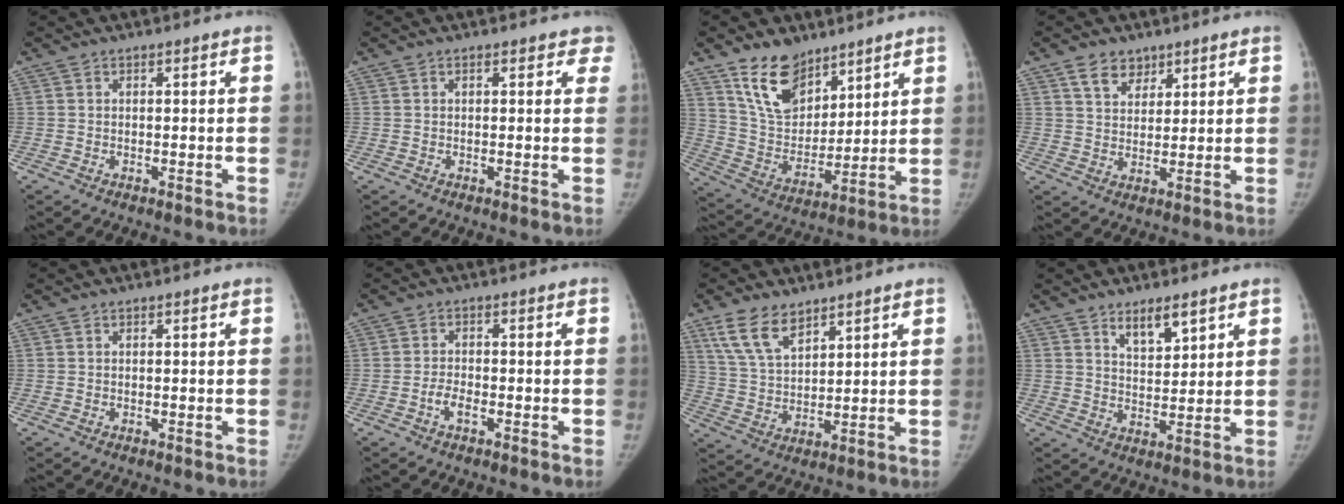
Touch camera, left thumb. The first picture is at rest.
{"total": 3.1, "force": [2.1, 1.5, 1.6], "torque": [0.015, 0.000, 0.013]}
{"total": 13.9, "force": [9.5, 8.0, 6.2], "torque": [-0.074, -0.061, 0.189]}
{"total": 5.5, "force": [3.5, 3.7, 1.9], "torque": [-0.005, -0.025, 0.067]}
{"total": 0.0}
{"total": 2.6, "force": [-1.4, 1.3, 1.8], "torque": [-0.031, 0.011, -0.027]}
{"total": 9.0, "force": [6.0, 4.4, 4.9], "torque": [-0.079, -0.027, 0.127]}
{"total": 6.0, "force": [4.1, 2.3, 3.8], "torque": [-0.044, -0.033, 0.071]}